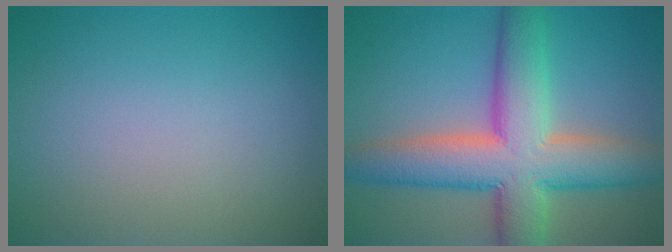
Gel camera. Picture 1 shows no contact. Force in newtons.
{"total": 10.5, "press": 10.5, "slide": 0.6}